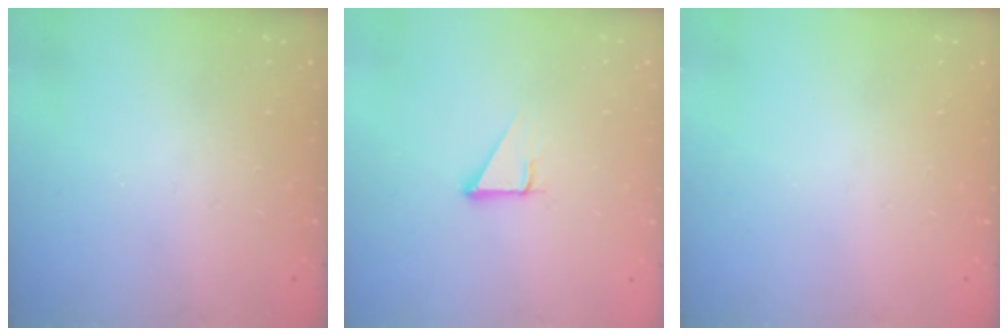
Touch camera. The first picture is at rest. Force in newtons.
{"total": 3.0, "press": 3.0, "slide": 0.2}
{"total": 0.0}